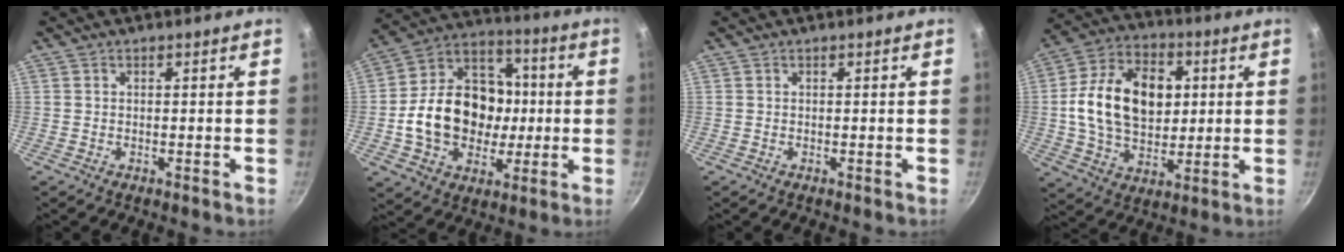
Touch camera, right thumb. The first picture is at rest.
{"total": 20.5, "force": [-1.6, 16.2, 12.4], "torque": [-0.173, 0.040, -0.028]}
{"total": 0.0}
{"total": 19.0, "force": [2.4, 13.1, 13.6], "torque": [-0.207, 0.011, 0.035]}